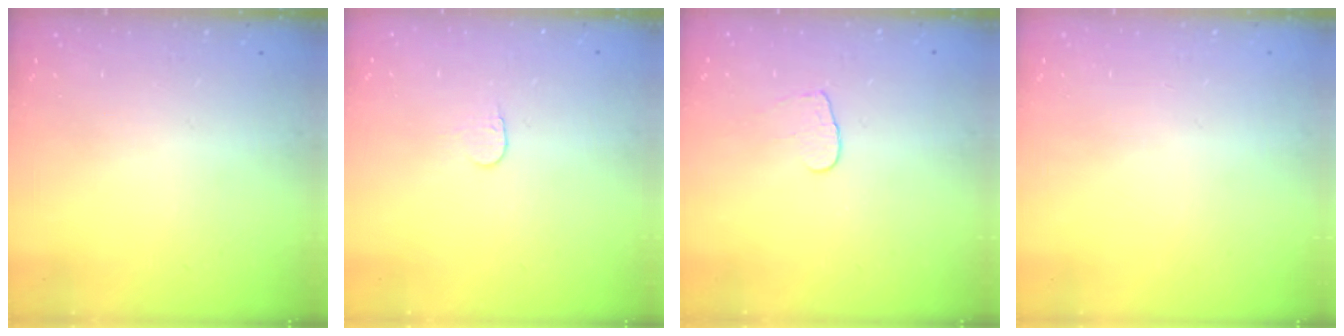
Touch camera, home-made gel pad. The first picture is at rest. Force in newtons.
{"total": 3.7, "press": 3.7, "slide": 0.3}
{"total": 4.4, "press": 4.4, "slide": 0.3}
{"total": 0.6, "press": 0.6, "slide": 0.2}